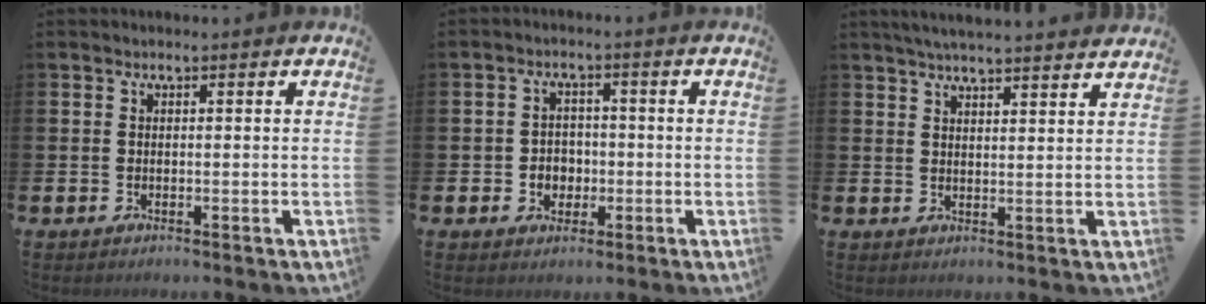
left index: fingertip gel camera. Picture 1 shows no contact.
{"total": 3.0, "force": [-0.5, 2.8, 1.0], "torque": [-0.019, 0.001, -0.018]}
{"total": 4.1, "force": [4.0, -0.2, 0.9], "torque": [-0.024, -0.017, 0.071]}